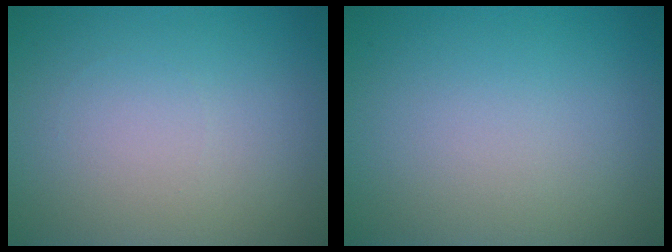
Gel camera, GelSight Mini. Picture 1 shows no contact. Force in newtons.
{"total": 0.0}